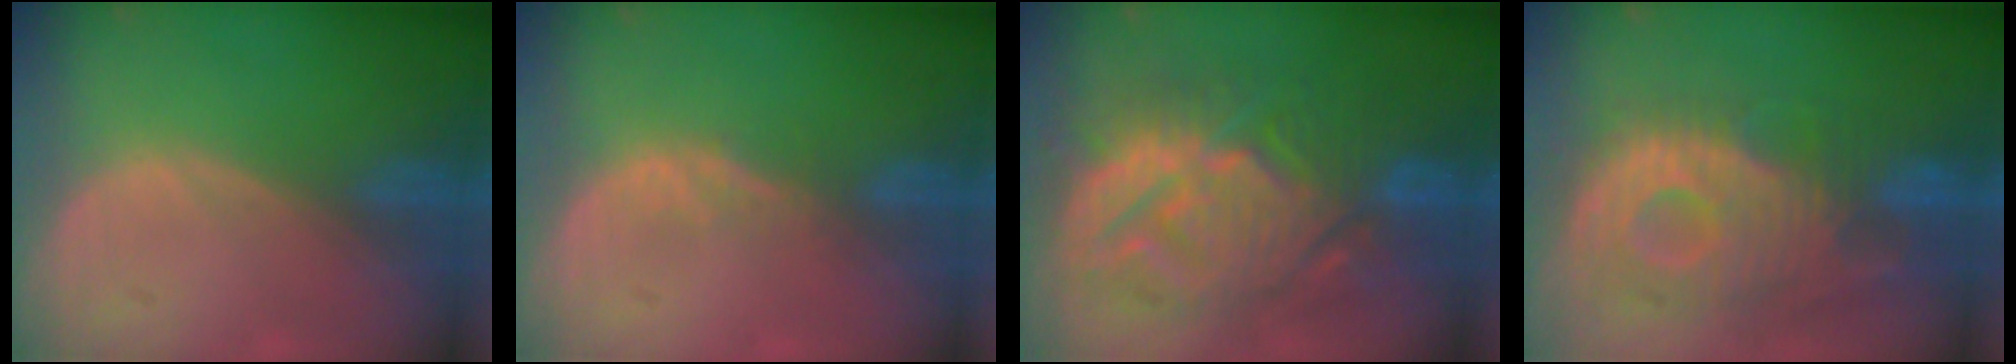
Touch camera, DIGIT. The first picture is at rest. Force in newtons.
{"total": 1.4, "press": 1.4, "slide": 0.1}
{"total": 13.9, "press": 13.9, "slide": 1.3}
{"total": 11.8, "press": 10.6, "slide": 5.2}